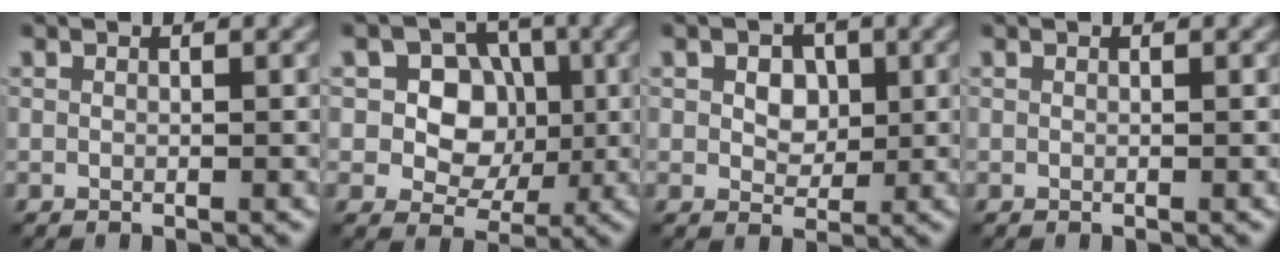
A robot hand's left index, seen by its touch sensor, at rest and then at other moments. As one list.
[{"total": 6.4, "force": [0.8, 5.3, 3.4], "torque": [-0.050, 0.011, -0.002]}, {"total": 3.1, "force": [0.7, 2.3, 2.0], "torque": [-0.034, 0.002, 0.002]}, {"total": 0.0}]